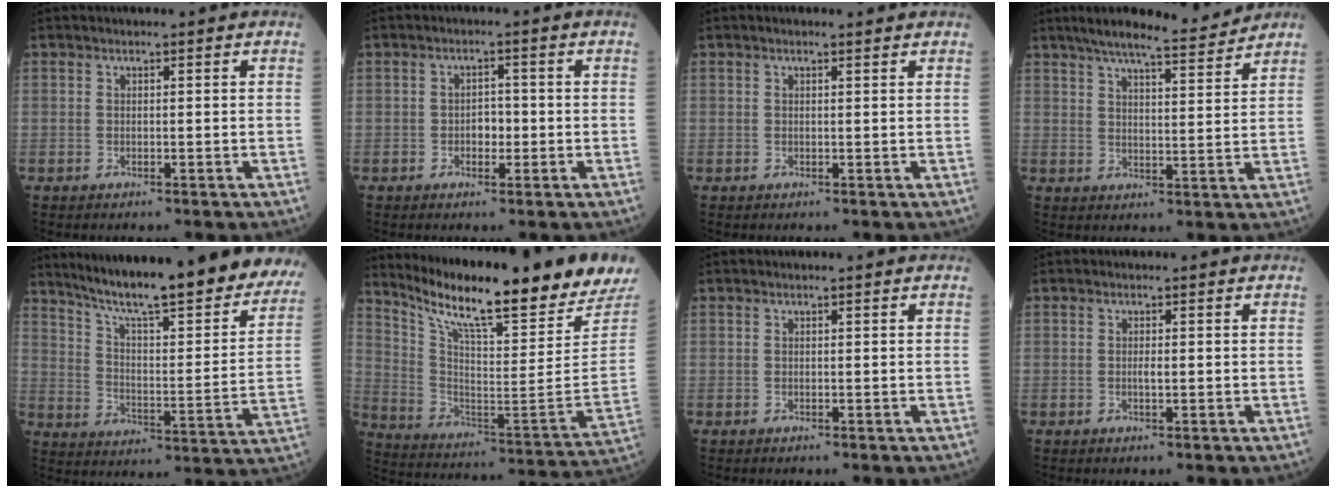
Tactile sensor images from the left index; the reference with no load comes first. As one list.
[{"total": 2.4, "force": [-0.6, 1.5, 1.8], "torque": [-0.024, 0.006, -0.010]}, {"total": 1.0, "force": [0.9, 0.1, 0.4], "torque": [-0.011, 0.005, 0.013]}, {"total": 10.8, "force": [9.8, 0.3, 4.6], "torque": [-0.073, 0.004, 0.138]}, {"total": 30.6, "force": [26.1, 4.1, 15.4], "torque": [-0.233, -0.068, 0.342]}, {"total": 24.9, "force": [21.7, 1.0, 12.2], "torque": [-0.214, -0.084, 0.318]}, {"total": 0.0}, {"total": 0.9, "force": [-0.1, 0.2, 0.9], "torque": [-0.019, -0.001, -0.001]}]